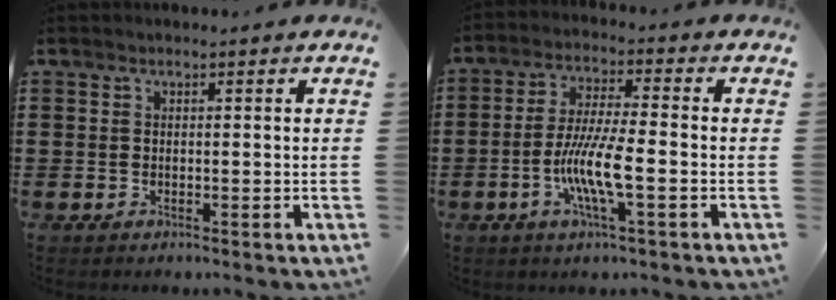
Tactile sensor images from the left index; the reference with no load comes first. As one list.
[{"total": 8.6, "force": [-2.9, 1.3, 8.0], "torque": [-0.166, -0.009, -0.062]}]